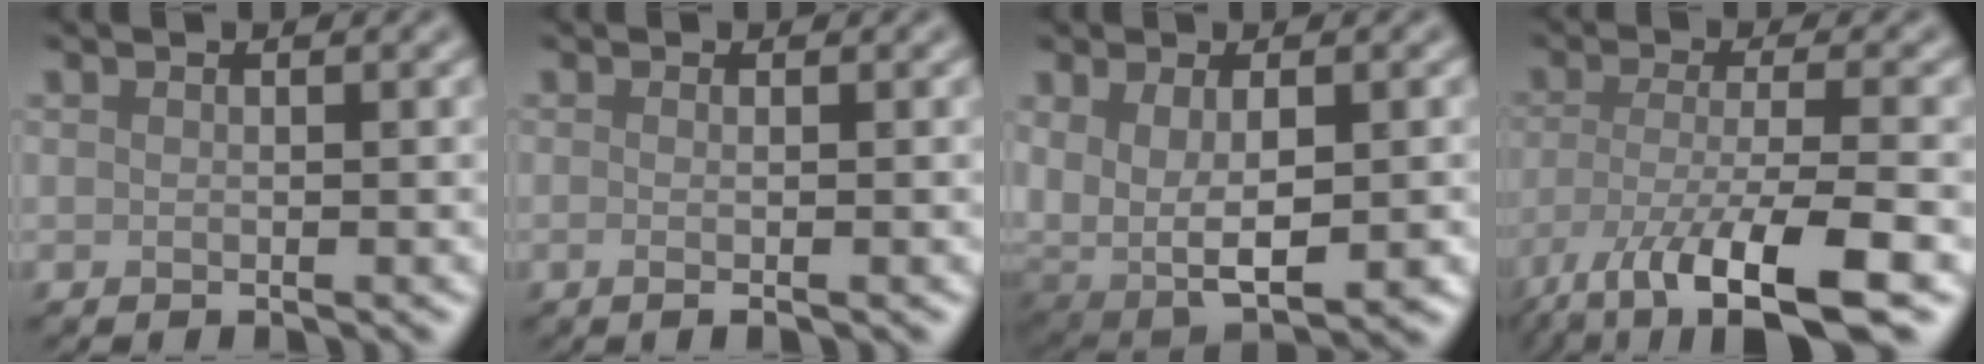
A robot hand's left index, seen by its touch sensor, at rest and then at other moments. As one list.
[{"total": 1.8, "force": [-0.1, 0.6, 1.7], "torque": [-0.019, -0.003, -0.016]}, {"total": 6.8, "force": [0.1, 4.2, 5.4], "torque": [-0.107, -0.022, 0.015]}, {"total": 9.2, "force": [-5.1, 2.5, 7.2], "torque": [-0.128, -0.020, -0.092]}]